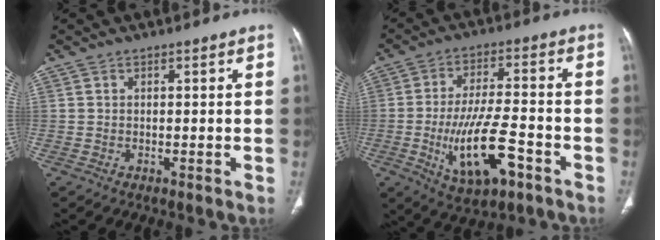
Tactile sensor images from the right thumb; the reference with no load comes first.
{"total": 14.1, "force": [-5.3, 5.5, 11.9], "torque": [-0.210, 0.023, -0.081]}